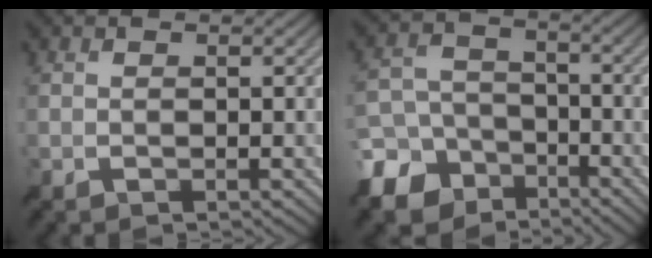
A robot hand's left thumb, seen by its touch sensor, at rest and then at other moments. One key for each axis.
{"total": 11.0, "fx": -6.7, "fy": 8.2, "fz": 3.2, "tx": -0.099, "ty": -0.025, "tz": -0.135}